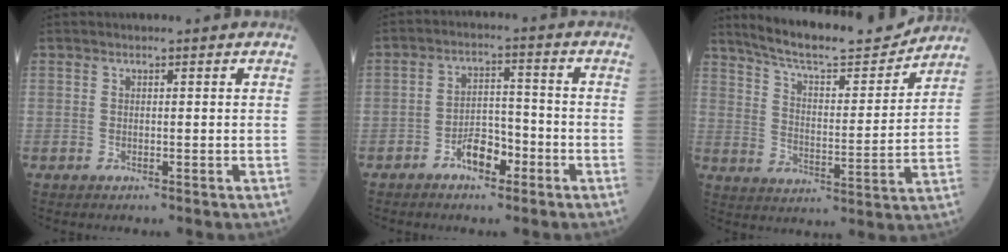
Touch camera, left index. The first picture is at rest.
{"total": 5.2, "force": [-3.1, 2.5, 3.3], "torque": [-0.060, 0.013, -0.055]}
{"total": 15.1, "force": [14.1, 1.5, 5.2], "torque": [-0.092, -0.009, 0.219]}